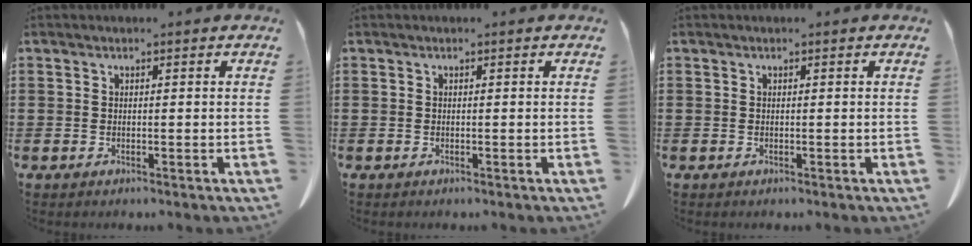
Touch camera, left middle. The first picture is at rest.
{"total": 0.0}
{"total": 0.0}